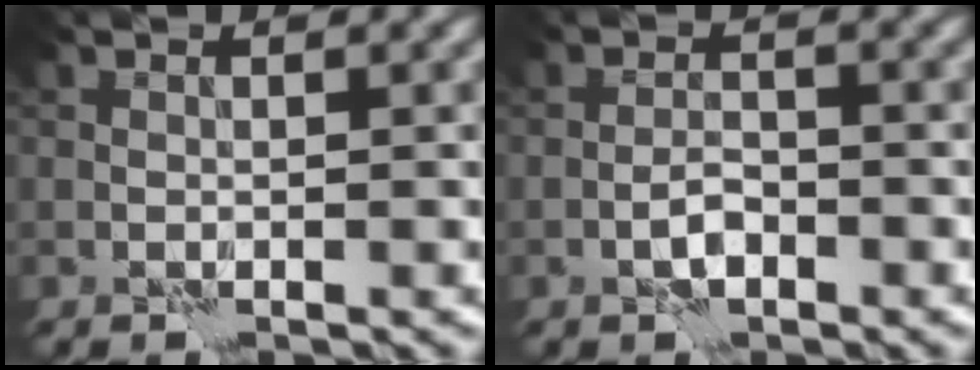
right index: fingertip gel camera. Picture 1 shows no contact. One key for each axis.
{"total": 1.8, "fx": -1.0, "fy": 0.7, "fz": 1.3, "tx": -0.020, "ty": 0.006, "tz": -0.022}